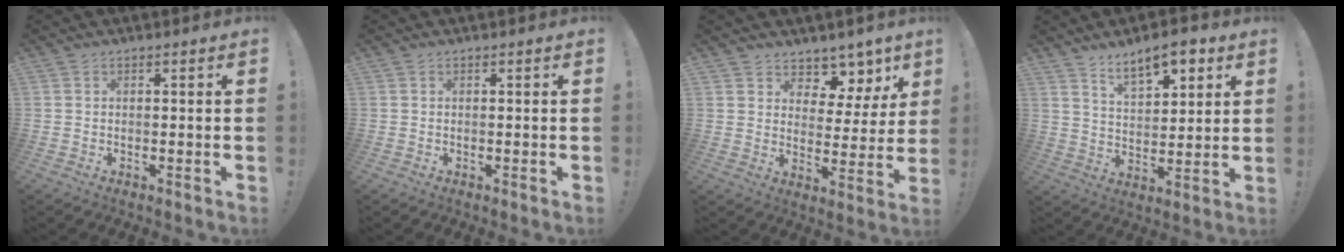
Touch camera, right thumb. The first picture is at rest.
{"total": 0.0}
{"total": 8.0, "force": [6.3, 4.8, 1.1], "torque": [-0.007, -0.064, 0.118]}
{"total": 10.8, "force": [7.2, 4.9, 6.4], "torque": [-0.096, -0.035, 0.130]}